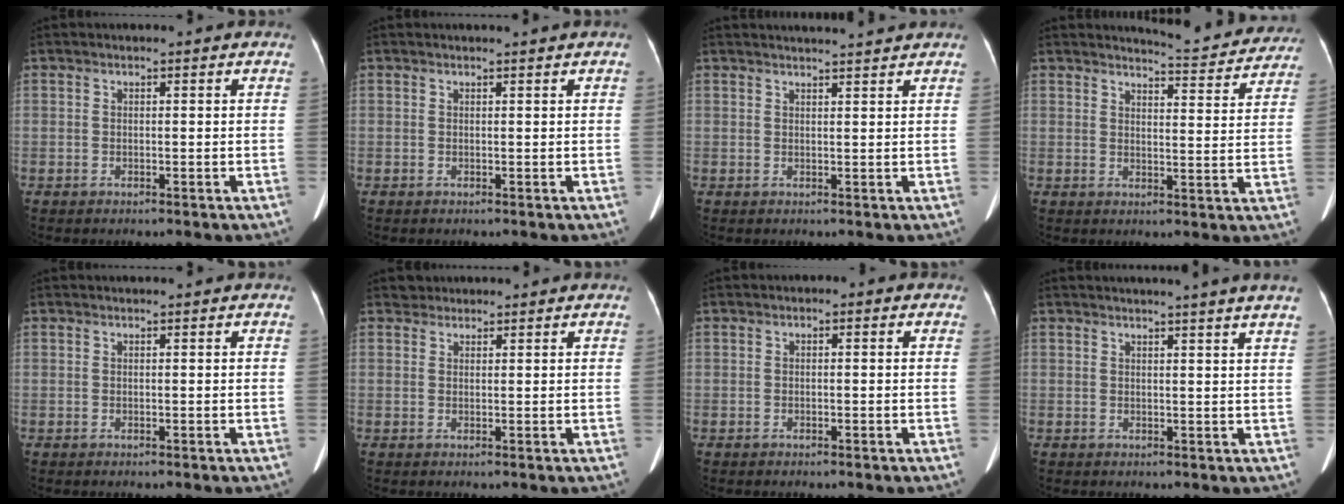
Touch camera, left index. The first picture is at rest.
{"total": 0.0}
{"total": 5.3, "force": [5.1, -0.8, 1.4], "torque": [-0.017, 0.014, 0.060]}
{"total": 10.0, "force": [9.8, 1.1, 1.4], "torque": [-0.013, -0.021, 0.106]}
{"total": 0.7, "force": [0.7, 0.0, 0.3], "torque": [-0.005, 0.012, 0.012]}
{"total": 1.4, "force": [1.1, 0.7, -0.4], "torque": [0.005, 0.009, 0.017]}
{"total": 0.7, "force": [-0.3, 0.5, 0.5], "torque": [-0.003, 0.006, -0.010]}
{"total": 6.6, "force": [5.8, -1.0, 2.8], "torque": [-0.034, 0.008, 0.052]}